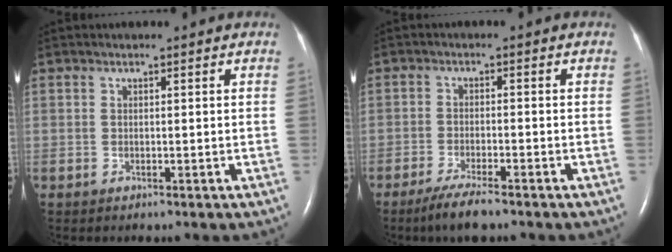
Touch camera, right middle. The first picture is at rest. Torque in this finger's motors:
{"motor_torque": [0.03, -0.04, 0.03, 0.01]}